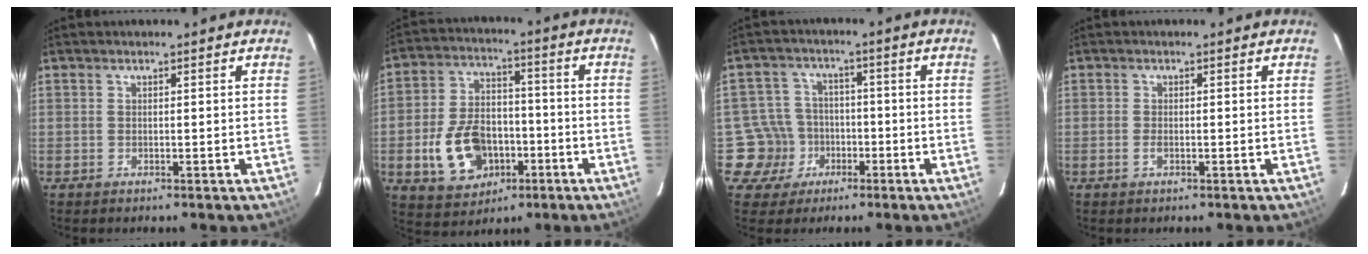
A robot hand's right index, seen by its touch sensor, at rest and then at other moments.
{"total": 14.4, "force": [-4.9, 9.9, 9.3], "torque": [-0.205, 0.011, -0.067]}
{"total": 7.7, "force": [-3.0, 7.1, -0.2], "torque": [-0.014, 0.028, -0.047]}
{"total": 1.2, "force": [-0.5, 0.5, 1.0], "torque": [-0.022, -0.001, -0.010]}